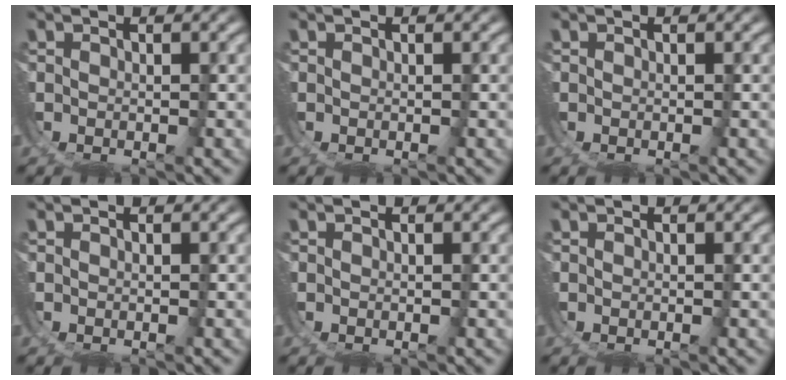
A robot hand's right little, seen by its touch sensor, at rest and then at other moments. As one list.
[{"total": 0.0}, {"total": 0.0}, {"total": 0.0}, {"total": 0.0}, {"total": 0.0}]